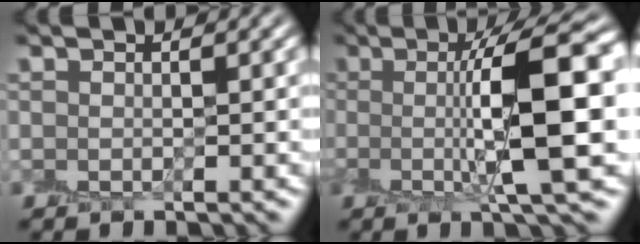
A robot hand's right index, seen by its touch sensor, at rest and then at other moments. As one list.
[{"total": 9.9, "force": [0.7, 2.3, 9.6], "torque": [-0.134, 0.006, 0.014]}]